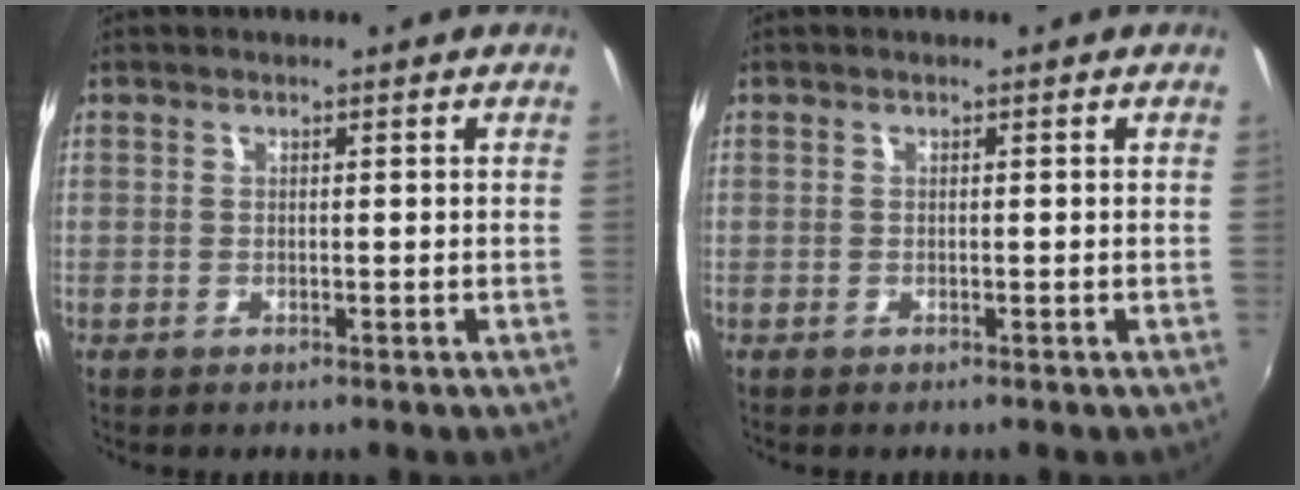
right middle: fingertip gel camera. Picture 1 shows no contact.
{"total": 0.0}